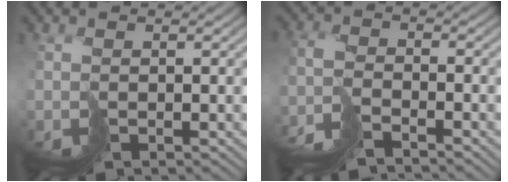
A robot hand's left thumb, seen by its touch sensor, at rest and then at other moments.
{"total": 5.5, "force": [-4.5, 1.5, 2.7], "torque": [-0.064, -0.009, -0.097]}